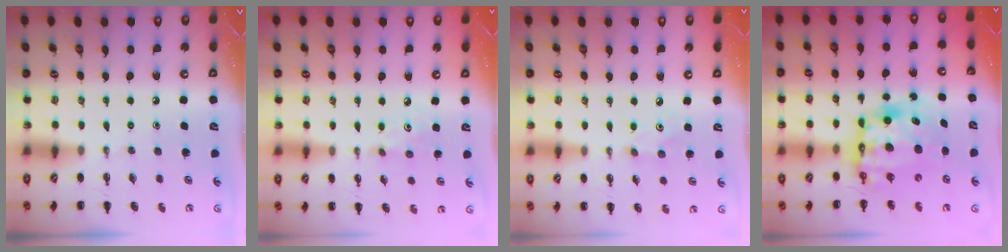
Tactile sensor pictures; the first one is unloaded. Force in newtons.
{"total": 3.9, "press": 3.7, "slide": 1.0}
{"total": 2.4, "press": 2.3, "slide": 0.7}
{"total": 9.2, "press": 9.0, "slide": 2.2}